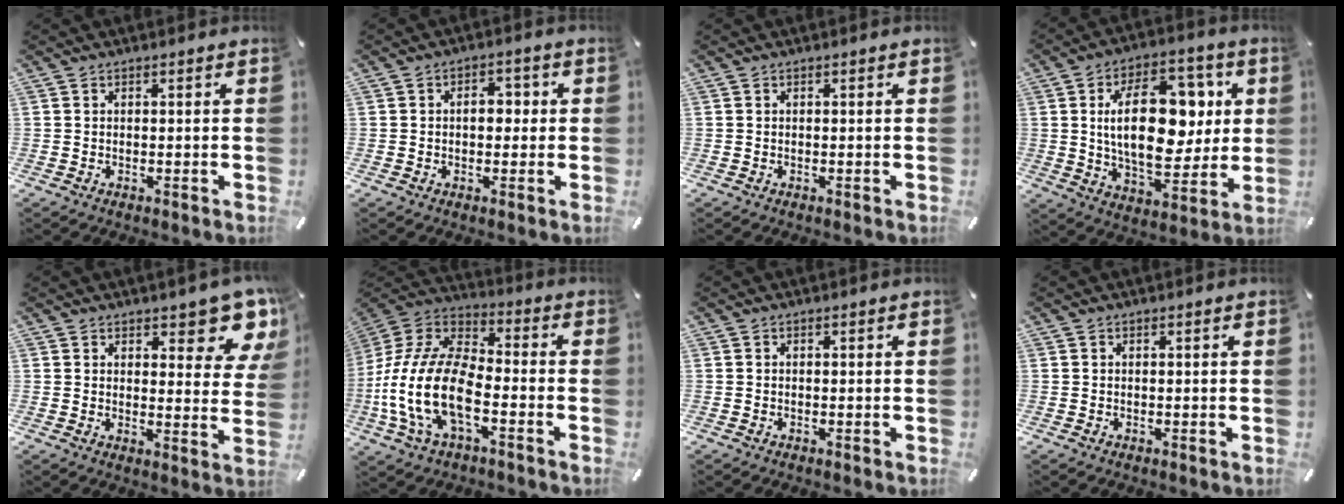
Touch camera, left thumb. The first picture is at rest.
{"total": 4.9, "force": [-0.1, 3.1, 3.7], "torque": [-0.040, 0.000, -0.012]}
{"total": 0.0}
{"total": 21.5, "force": [3.4, 12.8, 17.0], "torque": [-0.284, -0.001, 0.052]}
{"total": 9.5, "force": [7.5, 3.8, 4.5], "torque": [-0.029, -0.067, 0.126]}
{"total": 17.7, "force": [-7.2, 9.3, 13.2], "torque": [-0.294, 0.015, -0.132]}
{"total": 0.0}
{"total": 0.0}